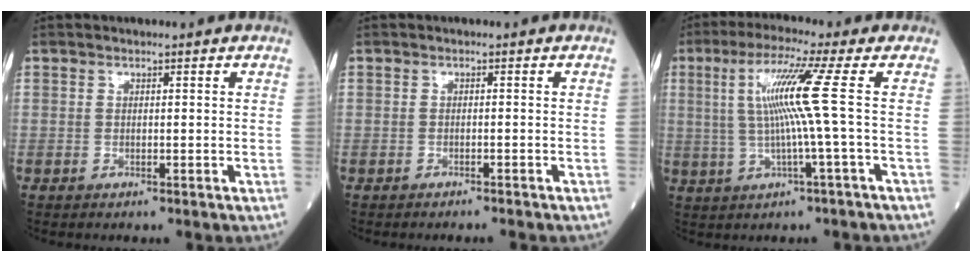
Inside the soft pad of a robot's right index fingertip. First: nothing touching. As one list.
[{"total": 4.1, "force": [-3.5, 1.2, 1.8], "torque": [-0.036, -0.005, -0.042]}, {"total": 9.5, "force": [0.9, -1.7, 9.3], "torque": [-0.181, 0.009, 0.023]}]